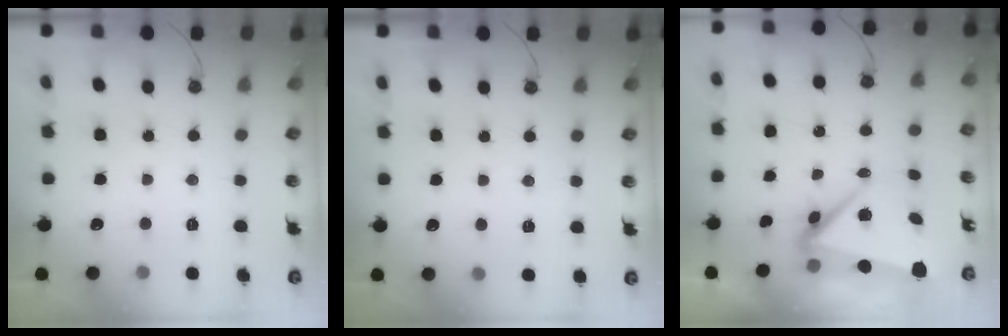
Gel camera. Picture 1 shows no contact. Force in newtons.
{"total": 2.2, "press": 2.1, "slide": 0.7}
{"total": 9.3, "press": 8.2, "slide": 4.3}